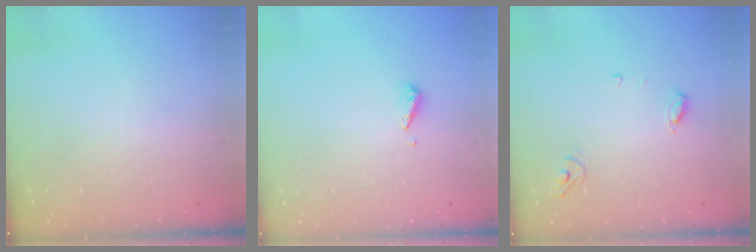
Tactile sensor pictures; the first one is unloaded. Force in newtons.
{"total": 4.0, "press": 3.9, "slide": 0.3}
{"total": 5.0, "press": 5.0, "slide": 0.4}